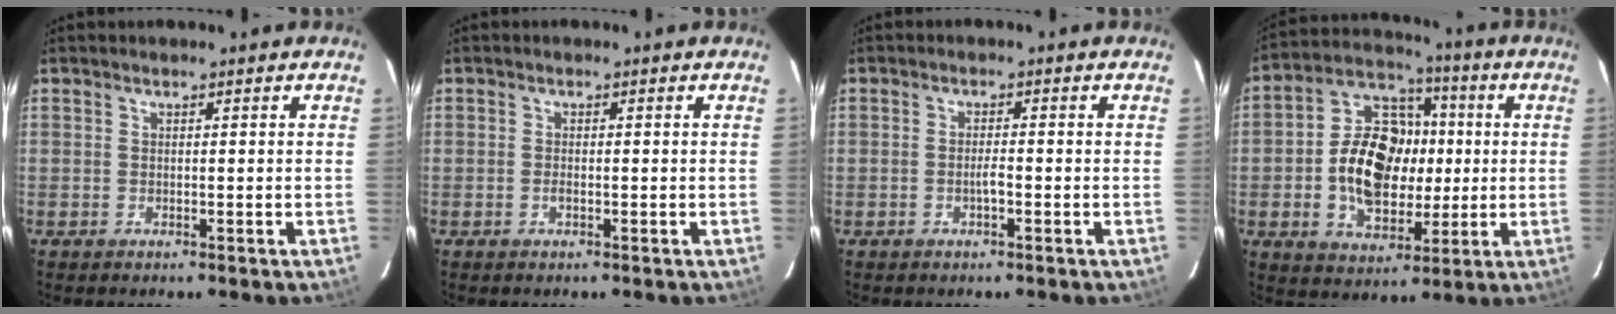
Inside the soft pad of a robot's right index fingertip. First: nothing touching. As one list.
[{"total": 1.0, "force": [-0.3, 0.4, 0.8], "torque": [-0.017, 0.001, -0.007]}, {"total": 1.8, "force": [-0.7, 0.3, 1.6], "torque": [-0.032, 0.003, -0.015]}, {"total": 16.0, "force": [-0.7, 11.2, 11.4], "torque": [-0.218, 0.034, -0.004]}]